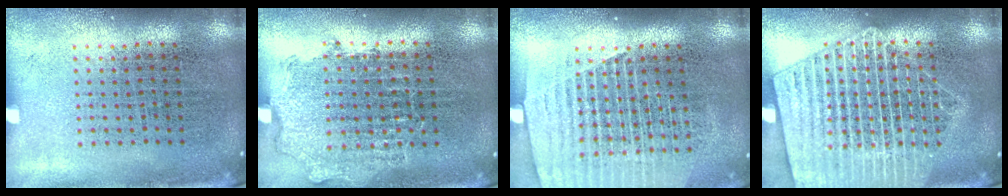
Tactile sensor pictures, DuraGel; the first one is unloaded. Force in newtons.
{"total": 0.9, "press": 0.9, "slide": 0.3}
{"total": 1.4, "press": 1.3, "slide": 0.5}
{"total": 3.4, "press": 3.4, "slide": 0.4}